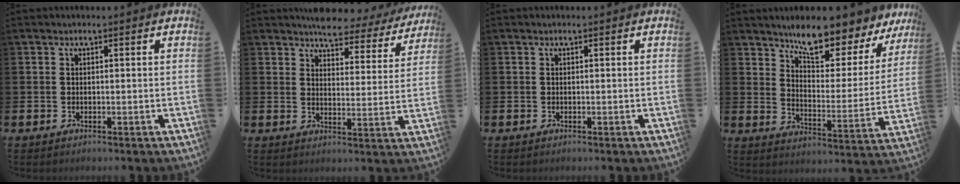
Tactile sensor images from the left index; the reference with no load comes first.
{"total": 5.0, "force": [4.7, 1.5, 0.8], "torque": [-0.029, -0.034, 0.078]}
{"total": 0.0}
{"total": 9.8, "force": [9.1, 1.9, 3.0], "torque": [-0.076, -0.067, 0.162]}